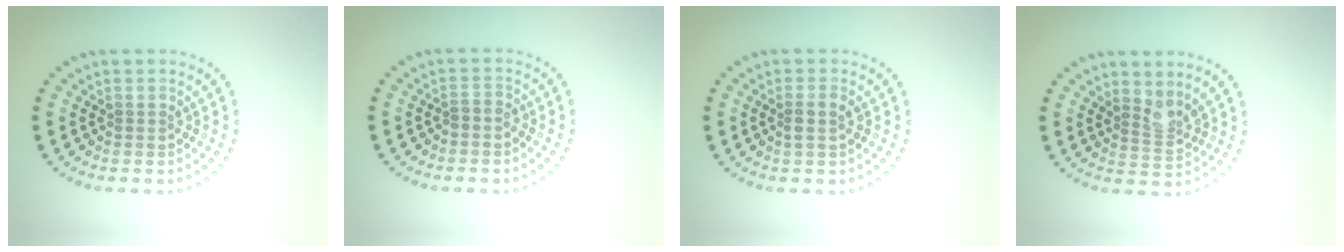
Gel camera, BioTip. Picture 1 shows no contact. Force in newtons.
{"total": 0.9, "press": 0.5, "slide": 0.8}
{"total": 1.5, "press": 1.3, "slide": 0.8}
{"total": 2.0, "press": 1.5, "slide": 1.3}